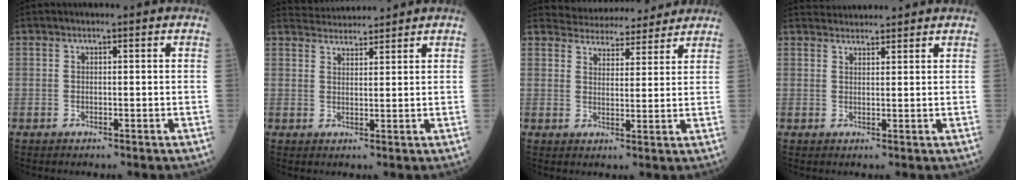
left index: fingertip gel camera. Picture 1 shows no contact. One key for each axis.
{"total": 4.8, "fx": 4.8, "fy": 0.0, "fz": 0.1, "tx": -0.012, "ty": 0.028, "tz": 0.083}
{"total": 10.9, "fx": 10.4, "fy": 2.8, "fz": 1.7, "tx": -0.018, "ty": 0.017, "tz": 0.136}
{"total": 3.9, "fx": 3.9, "fy": 0.4, "fz": 0.2, "tx": -0.009, "ty": 0.030, "tz": 0.066}